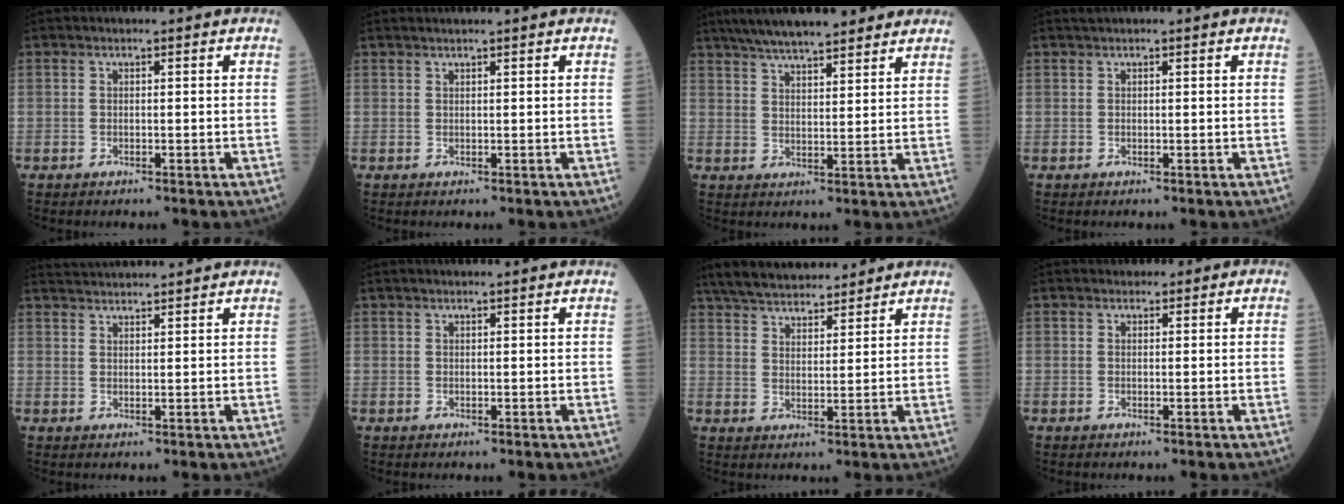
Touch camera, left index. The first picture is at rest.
{"total": 2.0, "force": [1.7, -0.3, 0.9], "torque": [-0.010, 0.017, 0.034]}
{"total": 14.6, "force": [12.3, 2.9, 7.4], "torque": [-0.123, 0.031, 0.183]}
{"total": 0.7, "force": [0.6, -0.1, 0.3], "torque": [-0.011, 0.010, 0.015]}
{"total": 6.4, "force": [6.2, -0.4, 1.5], "torque": [-0.031, 0.032, 0.097]}
{"total": 2.4, "force": [2.3, 0.1, 0.9], "torque": [-0.009, 0.020, 0.031]}
{"total": 14.5, "force": [13.0, 3.3, 5.5], "torque": [-0.098, 0.033, 0.211]}
{"total": 1.1, "force": [0.7, 0.9, 0.2], "torque": [0.003, 0.000, 0.005]}